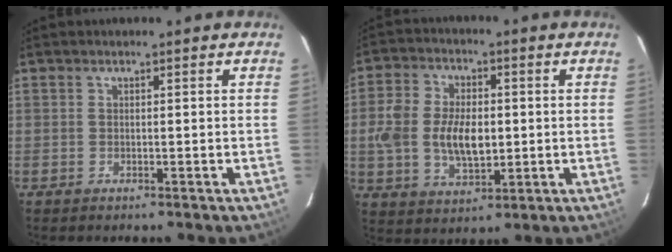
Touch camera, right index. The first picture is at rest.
{"total": 11.3, "force": [-0.6, 6.9, 8.9], "torque": [-0.179, 0.006, -0.009]}